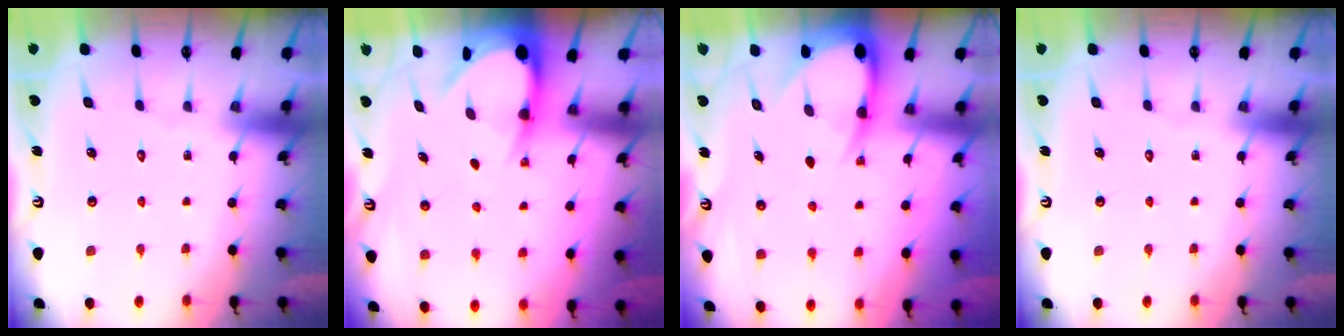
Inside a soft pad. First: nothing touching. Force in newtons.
{"total": 6.0, "press": 6.0, "slide": 0.6}
{"total": 7.8, "press": 7.8, "slide": 0.7}
{"total": 0.0}